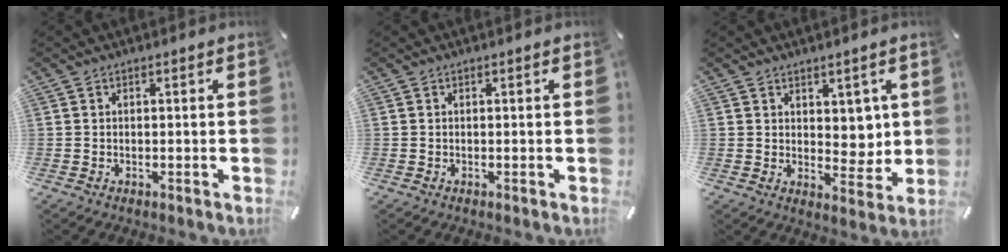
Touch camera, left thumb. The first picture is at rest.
{"total": 0.0}
{"total": 6.2, "force": [2.7, 4.8, 2.9], "torque": [-0.019, -0.021, 0.047]}